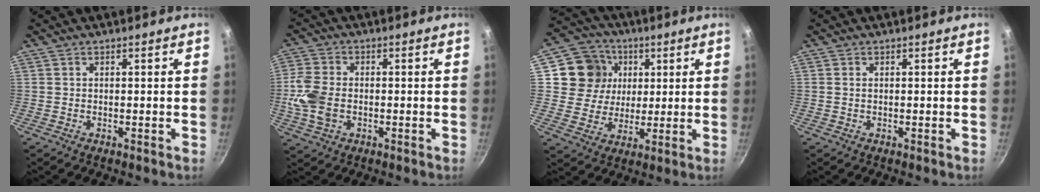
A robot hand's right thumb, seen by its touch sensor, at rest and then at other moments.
{"total": 8.3, "force": [-1.1, 5.7, 5.8], "torque": [-0.122, 0.007, -0.027]}
{"total": 12.3, "force": [3.4, 11.2, 4.0], "torque": [-0.042, -0.002, 0.054]}
{"total": 0.5, "force": [0.1, 0.3, 0.4], "torque": [-0.008, 0.001, 0.002]}